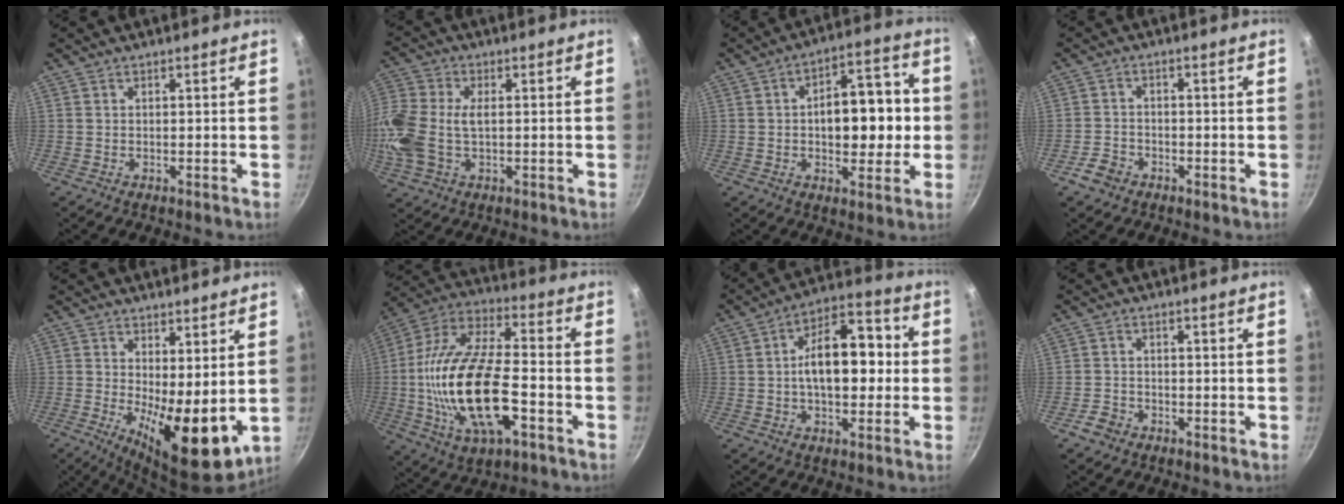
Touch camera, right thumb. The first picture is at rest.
{"total": 15.3, "force": [-0.3, 10.0, 11.7], "torque": [-0.268, 0.015, -0.018]}
{"total": 14.4, "force": [-0.4, 8.4, 11.7], "torque": [-0.119, 0.031, -0.011]}
{"total": 4.0, "force": [-2.5, 2.8, 1.5], "torque": [-0.027, 0.027, -0.044]}
{"total": 12.2, "force": [0.2, 4.6, 11.3], "torque": [-0.146, -0.026, 0.011]}
{"total": 24.1, "force": [-5.2, 10.7, 20.9], "torque": [-0.406, 0.025, -0.102]}
{"total": 15.0, "force": [-0.1, 8.8, 12.2], "torque": [-0.143, 0.039, -0.015]}
{"total": 3.1, "force": [-2.0, 2.2, 1.0], "torque": [-0.017, 0.024, -0.035]}